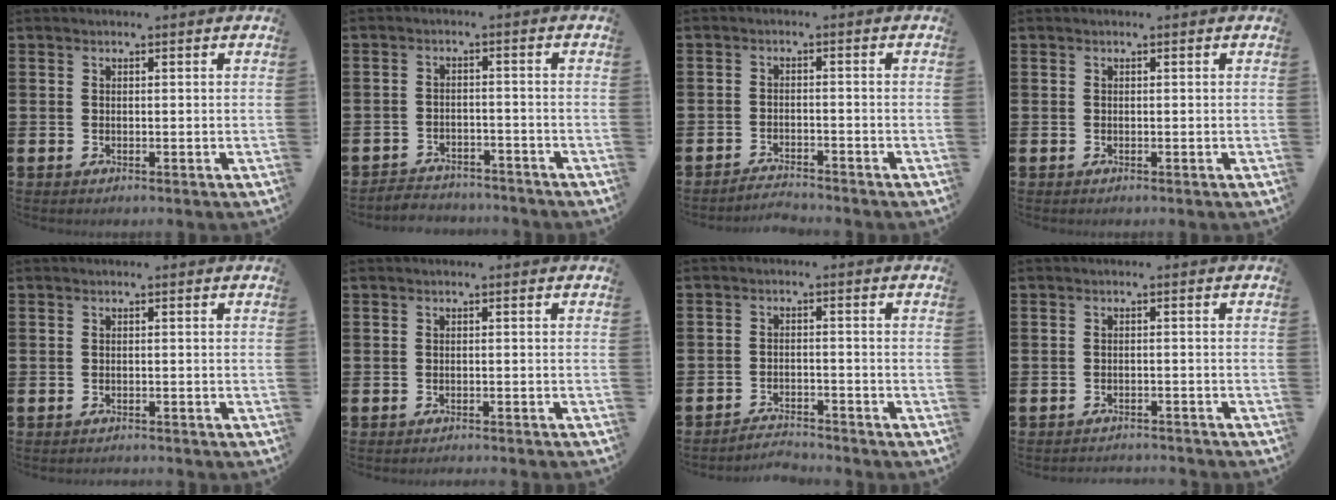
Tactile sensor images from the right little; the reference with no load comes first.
{"total": 2.7, "force": [-2.7, 0.4, -0.4], "torque": [-0.002, 0.004, -0.060]}
{"total": 2.1, "force": [-2.1, -0.2, 0.0], "torque": [-0.004, 0.004, -0.044]}
{"total": 0.0}
{"total": 0.6, "force": [-0.6, 0.0, 0.0], "torque": [-0.001, -0.001, -0.013]}
{"total": 0.7, "force": [-0.7, -0.2, -0.1], "torque": [0.001, 0.001, -0.015]}
{"total": 2.5, "force": [-2.5, 0.0, -0.2], "torque": [-0.005, 0.003, -0.055]}
{"total": 1.4, "force": [-1.4, -0.1, -0.1], "torque": [-0.002, 0.004, -0.030]}